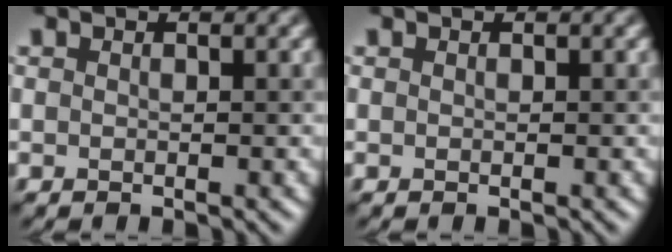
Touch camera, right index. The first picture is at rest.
{"total": 0.0}